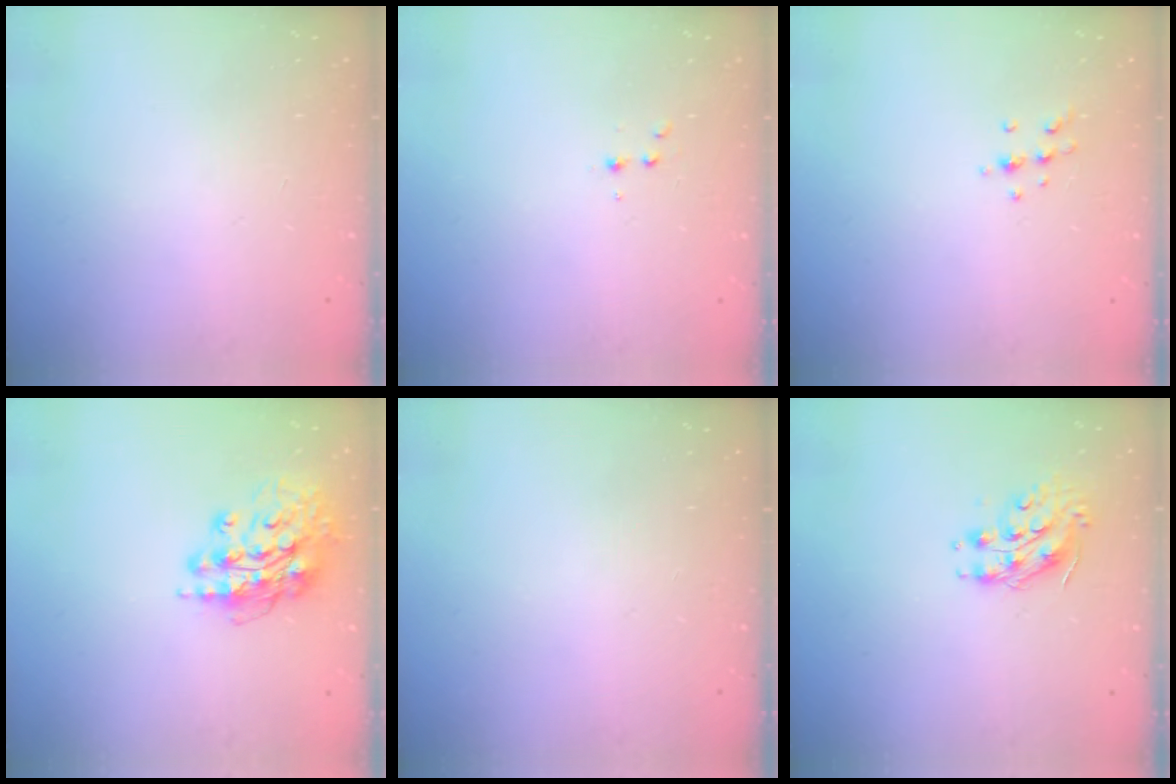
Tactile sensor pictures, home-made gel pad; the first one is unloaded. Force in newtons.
{"total": 3.2, "press": 3.1, "slide": 1.0}
{"total": 5.1, "press": 4.9, "slide": 1.1}
{"total": 15.0, "press": 14.9, "slide": 1.6}
{"total": 0.0}
{"total": 8.9, "press": 8.9, "slide": 0.7}